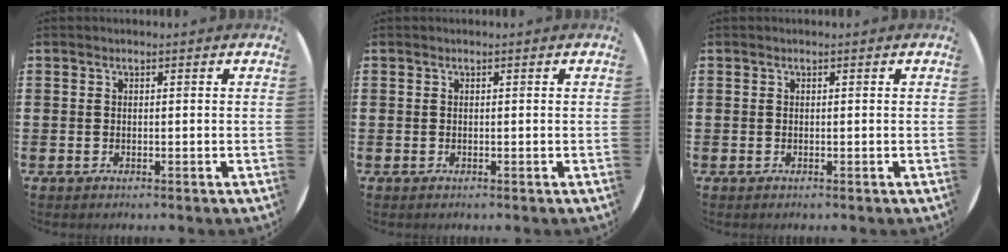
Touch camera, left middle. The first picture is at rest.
{"total": 0.0}
{"total": 0.0}